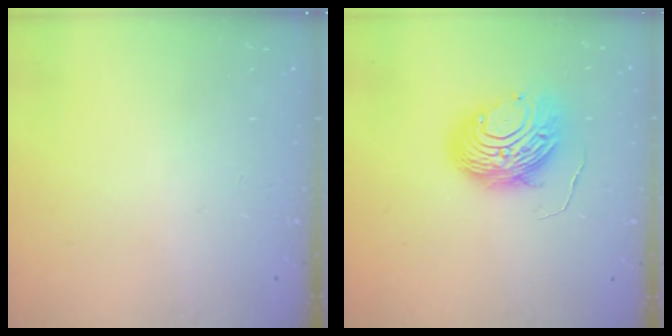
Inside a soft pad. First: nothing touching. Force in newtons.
{"total": 10.8, "press": 10.8, "slide": 1.0}